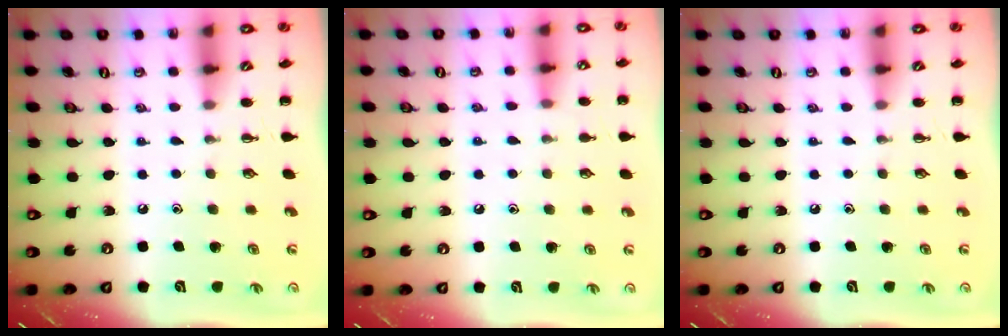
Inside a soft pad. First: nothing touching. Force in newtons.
{"total": 5.6, "press": 5.3, "slide": 1.9}
{"total": 0.0}